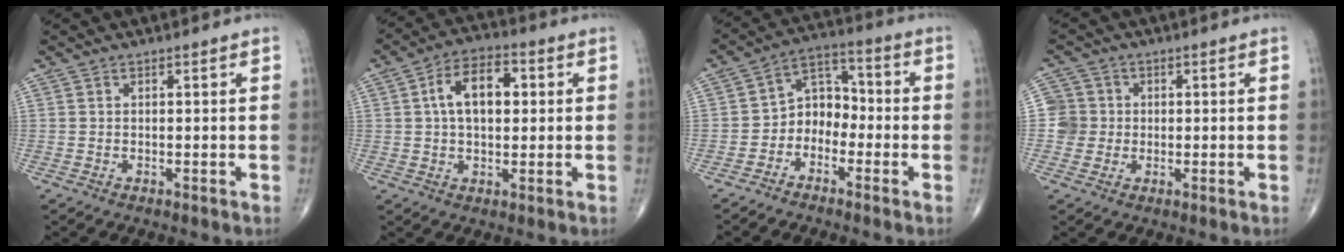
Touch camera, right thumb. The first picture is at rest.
{"total": 10.1, "force": [1.7, 5.9, 8.0], "torque": [-0.124, 0.019, 0.023]}
{"total": 7.3, "force": [-2.7, 5.6, 3.8], "torque": [-0.033, 0.048, -0.065]}
{"total": 4.5, "force": [-0.2, 4.5, 0.3], "torque": [0.024, 0.009, -0.012]}